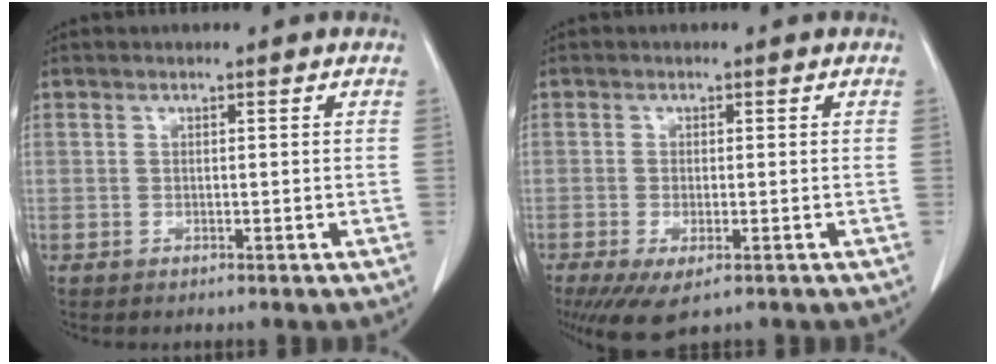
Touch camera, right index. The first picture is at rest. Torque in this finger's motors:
{"motor_torque": [0.67, -0.53, 0.24, 0.06]}